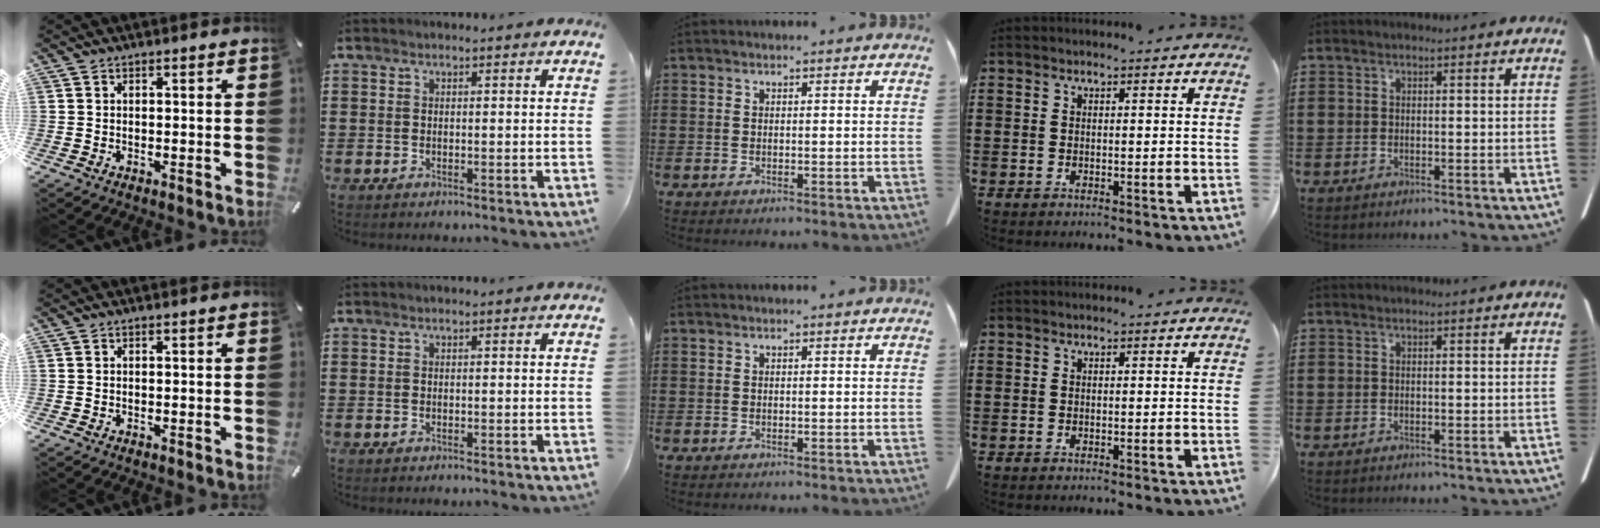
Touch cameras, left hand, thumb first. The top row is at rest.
{}